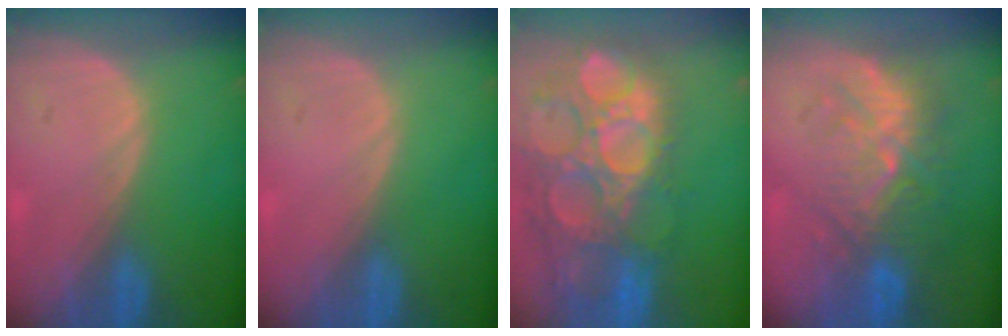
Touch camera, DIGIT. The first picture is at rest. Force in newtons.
{"total": 0.0}
{"total": 15.6, "press": 12.9, "slide": 8.8}
{"total": 9.4, "press": 9.1, "slide": 2.6}